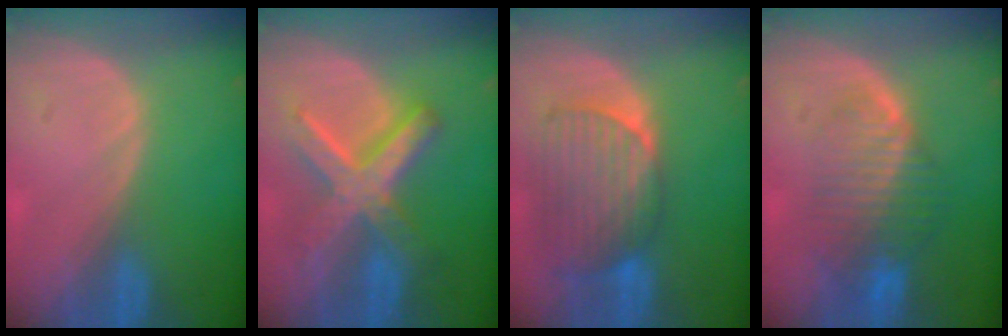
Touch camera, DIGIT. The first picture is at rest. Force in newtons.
{"total": 8.9, "press": 8.9, "slide": 0.7}
{"total": 9.1, "press": 8.3, "slide": 3.7}
{"total": 8.4, "press": 7.3, "slide": 4.1}